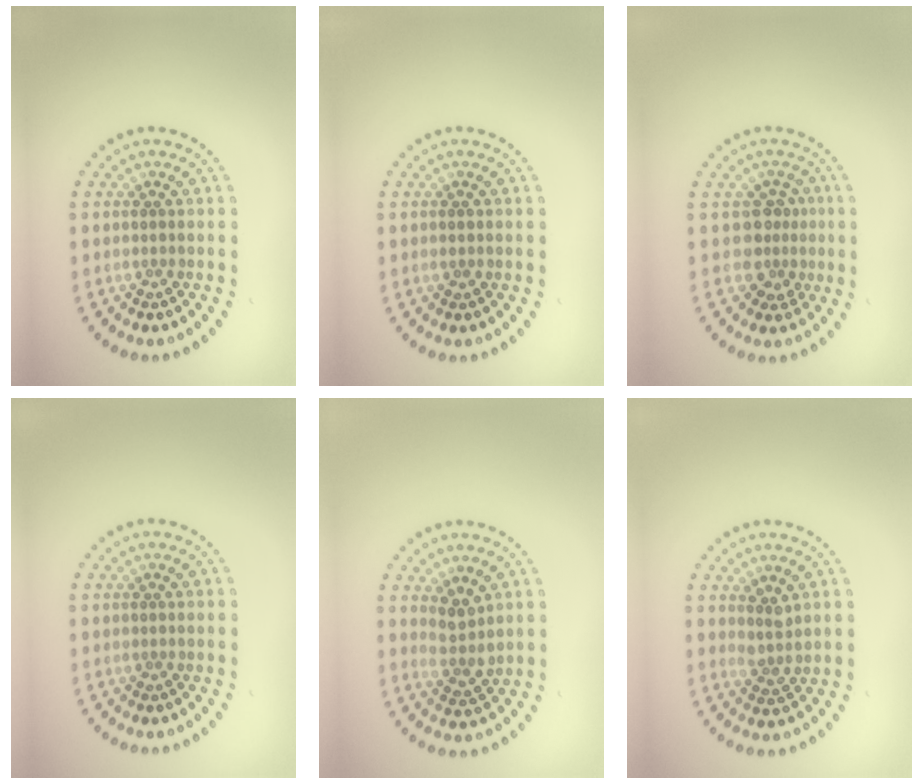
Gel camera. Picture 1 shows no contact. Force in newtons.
{"total": 0.7, "press": 0.7, "slide": 0.1}
{"total": 2.5, "press": 1.9, "slide": 1.7}
{"total": 0.0}
{"total": 2.2, "press": 1.9, "slide": 1.2}
{"total": 1.7, "press": 1.2, "slide": 1.2}